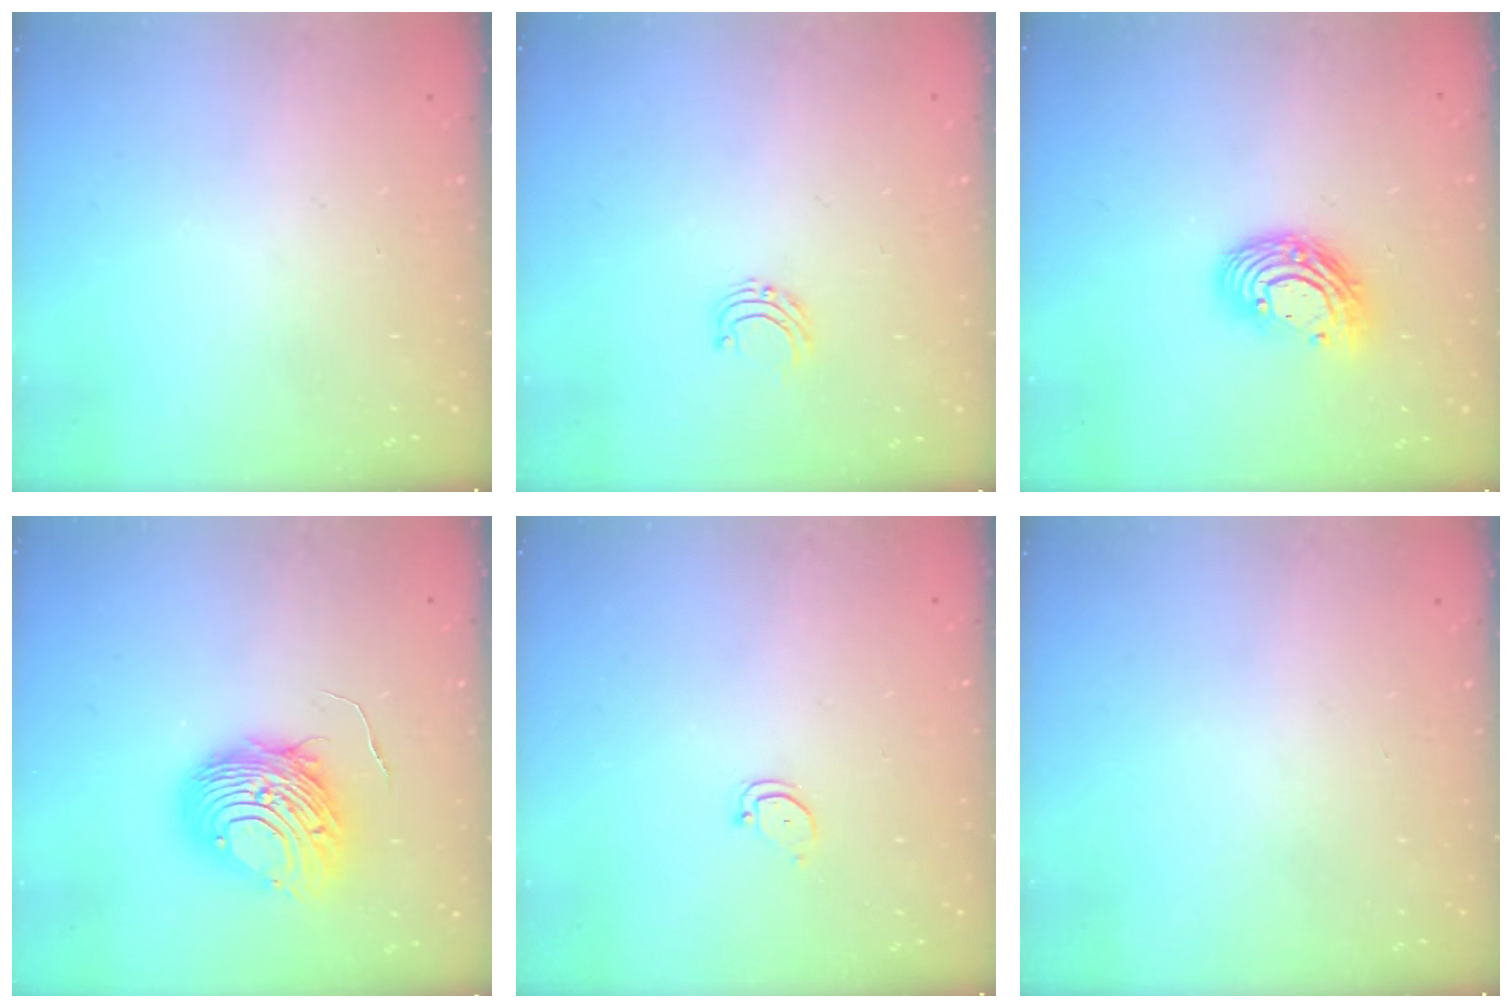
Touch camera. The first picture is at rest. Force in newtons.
{"total": 4.9, "press": 4.9, "slide": 0.5}
{"total": 11.8, "press": 11.8, "slide": 0.8}
{"total": 11.0, "press": 11.0, "slide": 0.8}
{"total": 2.4, "press": 2.4, "slide": 0.2}
{"total": 0.0}